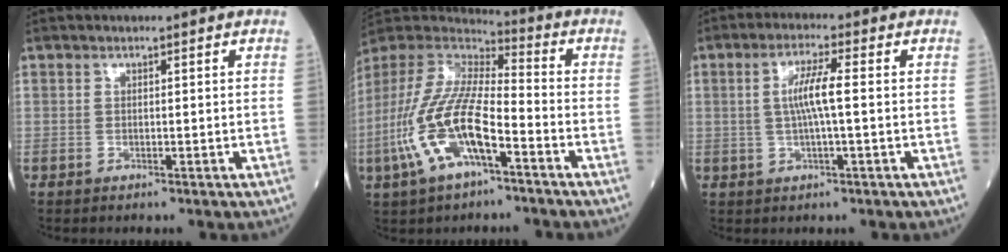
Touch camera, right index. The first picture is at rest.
{"total": 16.3, "force": [-6.1, 4.7, 14.3], "torque": [-0.315, -0.004, -0.113]}
{"total": 5.3, "force": [0.4, 0.1, 5.3], "torque": [-0.104, 0.007, 0.010]}